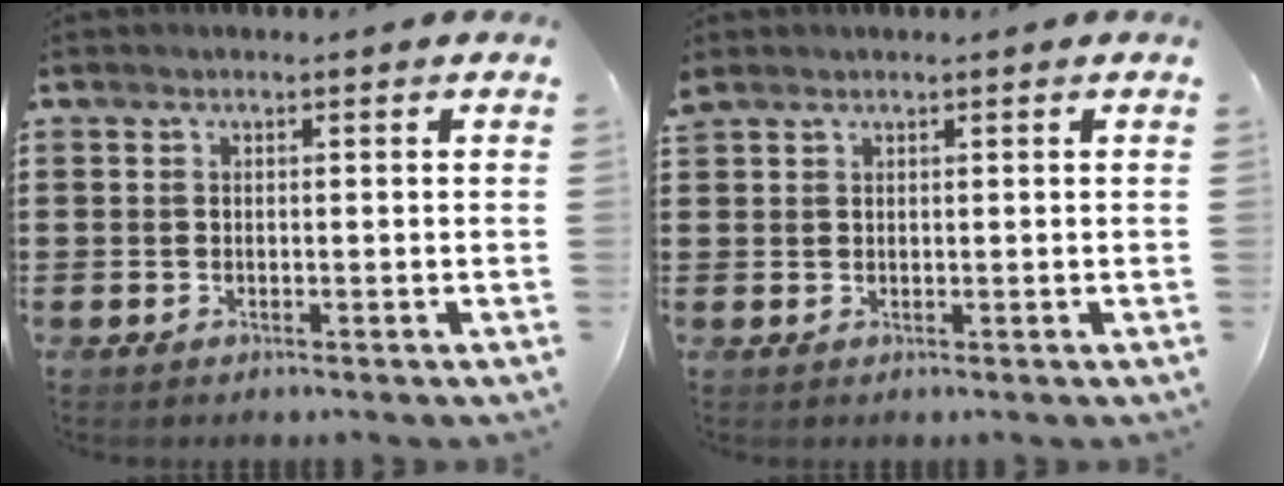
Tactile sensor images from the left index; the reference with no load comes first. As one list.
[{"total": 0.9, "force": [0.9, 0.3, 0.2], "torque": [-0.007, 0.002, 0.017]}]